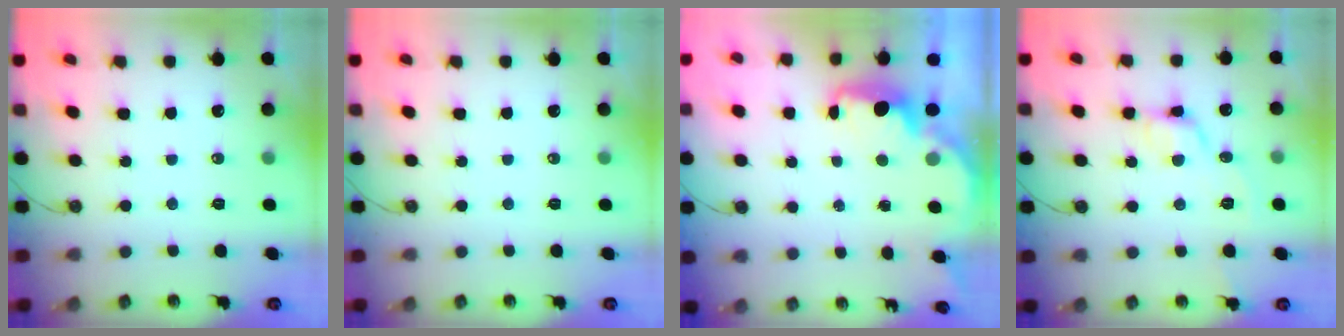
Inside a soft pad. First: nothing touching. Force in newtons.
{"total": 0.0}
{"total": 2.5, "press": 2.4, "slide": 0.8}
{"total": 8.6, "press": 8.5, "slide": 1.2}